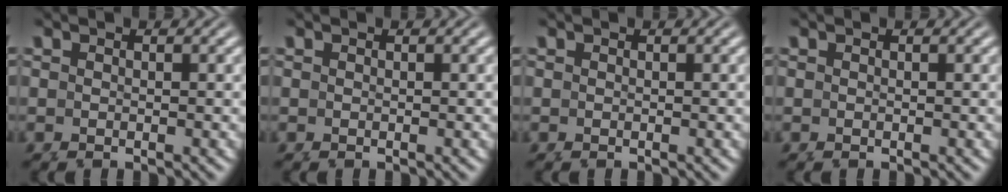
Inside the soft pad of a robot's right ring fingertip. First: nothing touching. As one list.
[{"total": 0.0}, {"total": 0.0}, {"total": 0.0}]